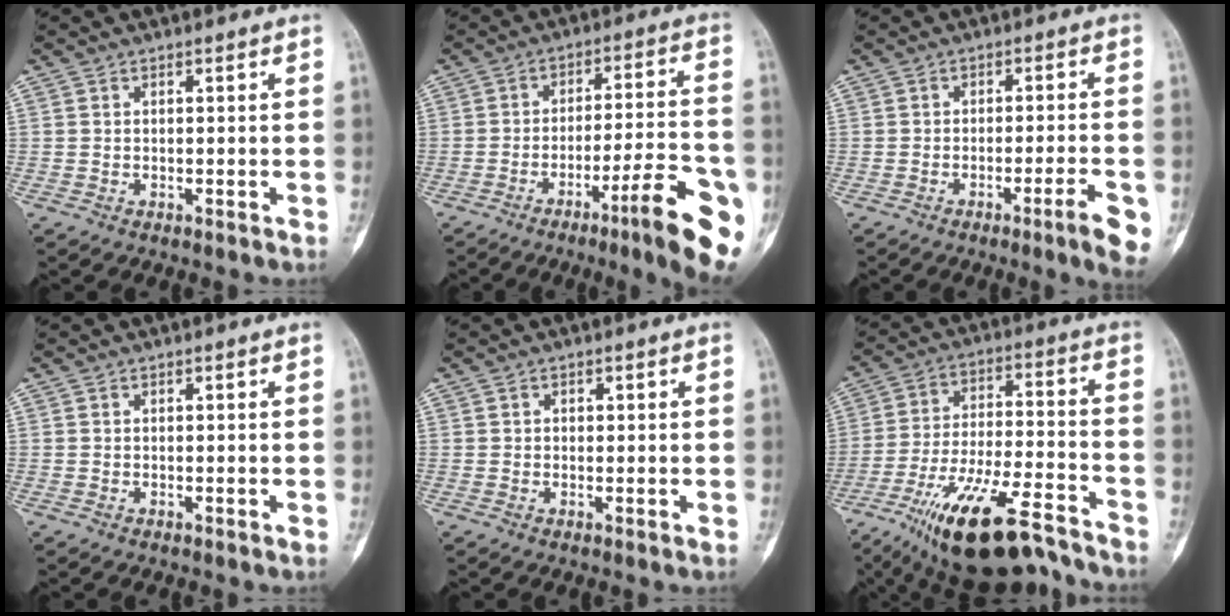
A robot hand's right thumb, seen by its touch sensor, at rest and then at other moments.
{"total": 15.7, "force": [-7.2, 2.2, 13.8], "torque": [-0.181, 0.030, -0.101]}
{"total": 4.7, "force": [-2.2, 0.4, 4.2], "torque": [-0.058, 0.007, -0.031]}
{"total": 0.0}
{"total": 0.9, "force": [0.2, 0.8, 0.4], "torque": [0.000, 0.002, 0.002]}
{"total": 21.1, "force": [-15.3, 5.8, 13.3], "torque": [-0.231, 0.066, -0.257]}